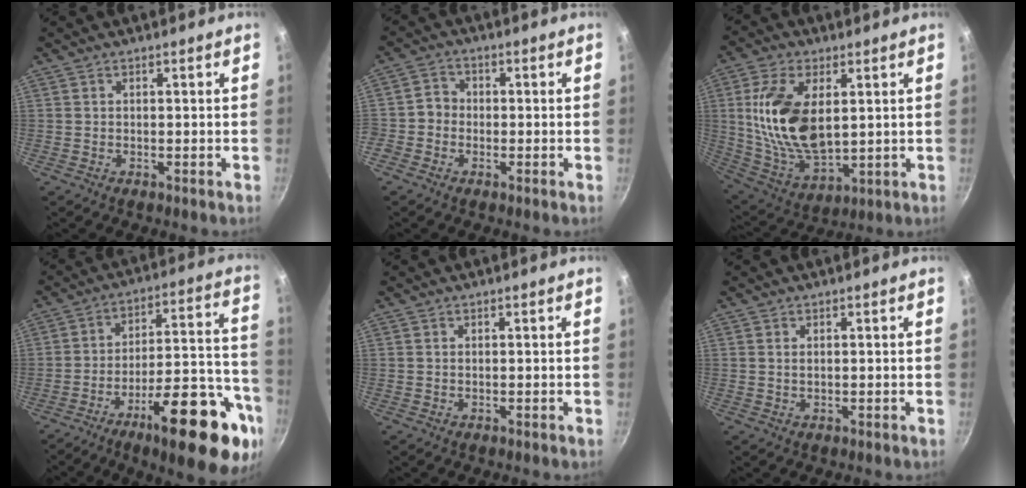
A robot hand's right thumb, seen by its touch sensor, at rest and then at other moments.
{"total": 3.4, "force": [-1.1, 3.1, 0.9], "torque": [0.007, 0.012, -0.031]}
{"total": 17.5, "force": [3.2, 9.5, 14.3], "torque": [-0.267, -0.020, 0.073]}
{"total": 24.7, "force": [-12.6, 8.1, 19.7], "torque": [-0.224, 0.067, -0.186]}
{"total": 0.0}
{"total": 0.9, "force": [0.3, 0.5, 0.7], "torque": [-0.012, 0.001, 0.006]}